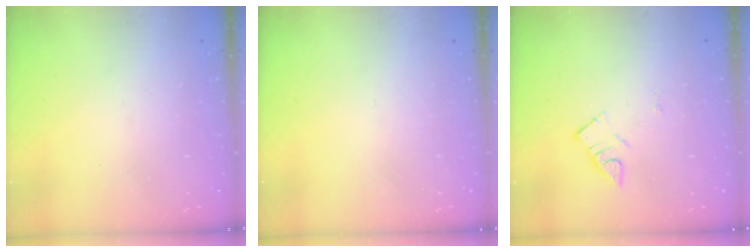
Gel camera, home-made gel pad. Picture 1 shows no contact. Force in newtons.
{"total": 0.0}
{"total": 3.1, "press": 3.0, "slide": 0.5}